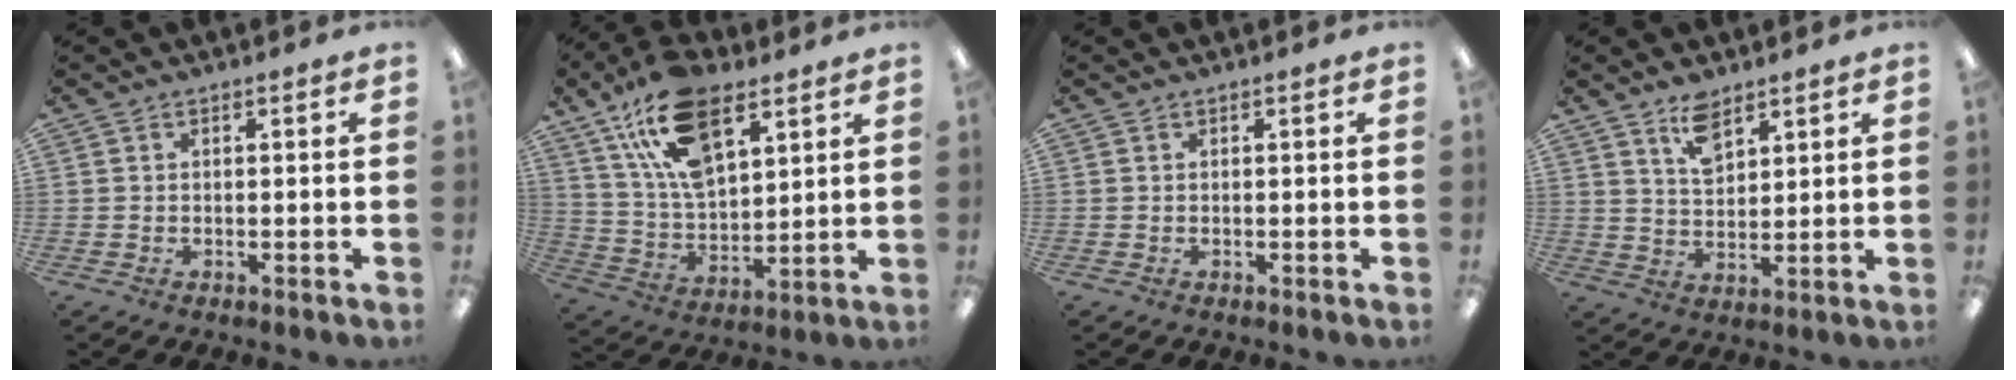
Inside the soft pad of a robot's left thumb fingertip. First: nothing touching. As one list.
[{"total": 18.3, "force": [10.8, 9.4, 11.4], "torque": [-0.228, -0.036, 0.193]}, {"total": 0.0}, {"total": 9.6, "force": [7.0, 4.7, 4.6], "torque": [-0.079, -0.032, 0.125]}]